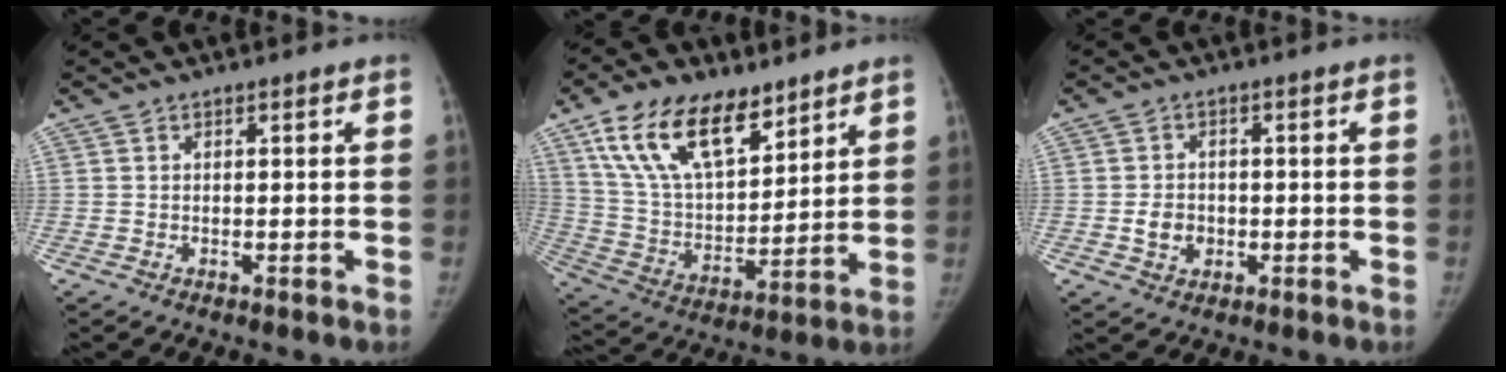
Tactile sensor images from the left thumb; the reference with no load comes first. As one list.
[{"total": 19.4, "force": [11.8, 9.8, 11.9], "torque": [-0.173, -0.046, 0.224]}, {"total": 4.3, "force": [-0.8, 3.6, 2.2], "torque": [-0.023, 0.006, -0.011]}]